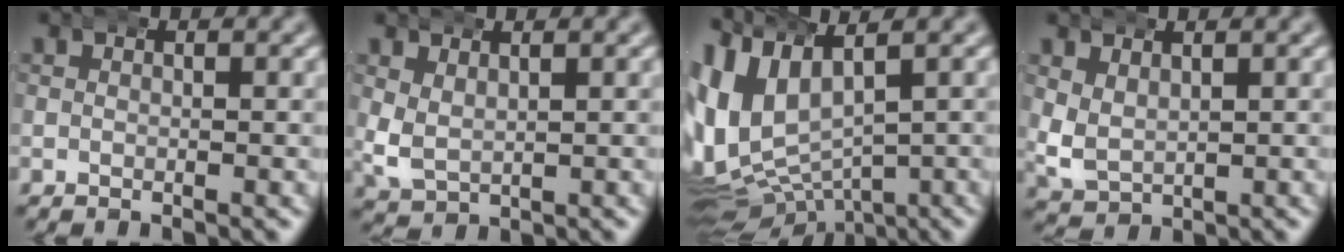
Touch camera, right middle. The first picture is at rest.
{"total": 2.3, "force": [1.0, 1.6, 1.2], "torque": [-0.048, -0.020, 0.036]}
{"total": 15.9, "force": [-1.1, 13.4, 8.4], "torque": [-0.231, -0.064, 0.000]}
{"total": 2.7, "force": [1.1, 2.1, 1.3], "torque": [-0.055, -0.022, 0.037]}